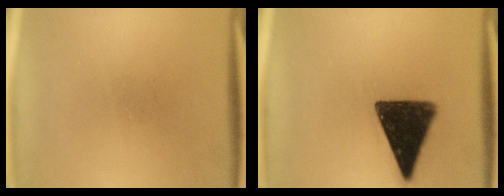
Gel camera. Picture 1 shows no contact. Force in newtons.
{"total": 14.7}